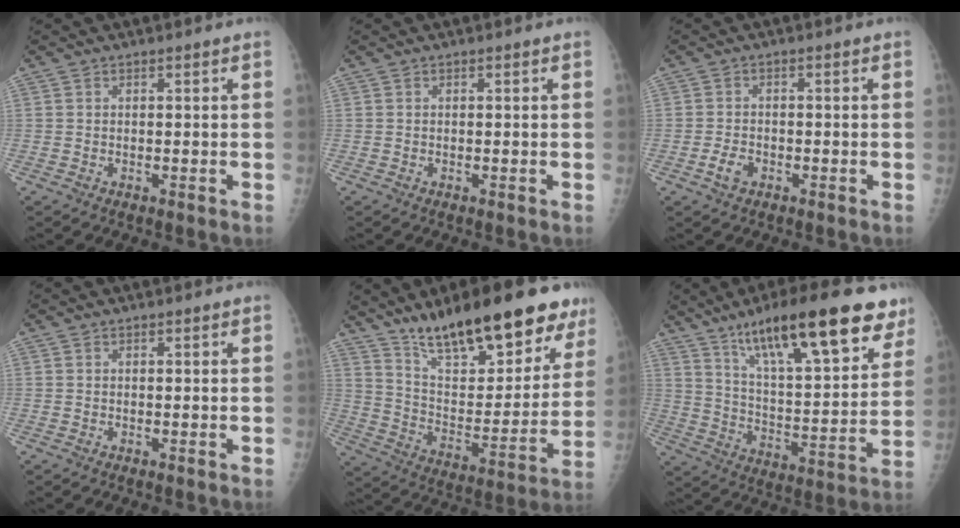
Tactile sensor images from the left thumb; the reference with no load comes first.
{"total": 0.0}
{"total": 2.9, "force": [-1.4, 1.9, 1.7], "torque": [-0.031, 0.007, -0.025]}
{"total": 0.0}
{"total": 25.4, "force": [18.1, 8.5, 15.7], "torque": [-0.190, -0.075, 0.287]}
{"total": 25.4, "force": [15.8, 7.0, 18.7], "torque": [-0.256, -0.042, 0.251]}